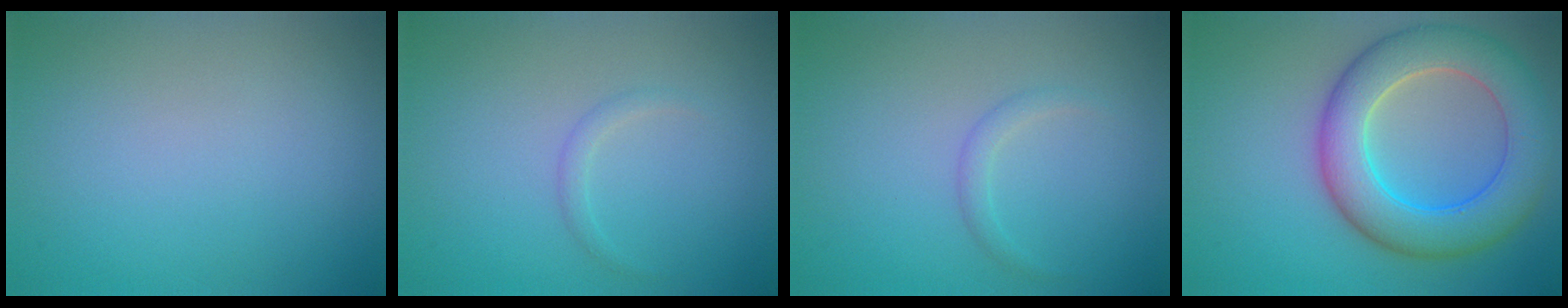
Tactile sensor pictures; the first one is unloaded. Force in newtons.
{"total": 0.9, "press": 0.9, "slide": 0.0}
{"total": 1.0, "press": 1.0, "slide": 0.1}
{"total": 8.6, "press": 8.5, "slide": 0.5}